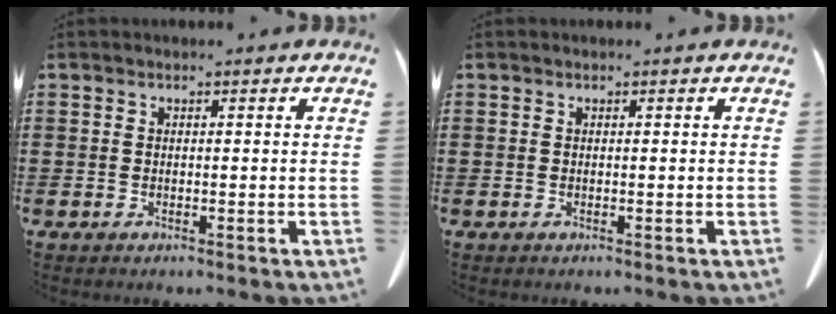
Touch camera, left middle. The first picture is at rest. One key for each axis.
{"total": 0.0}